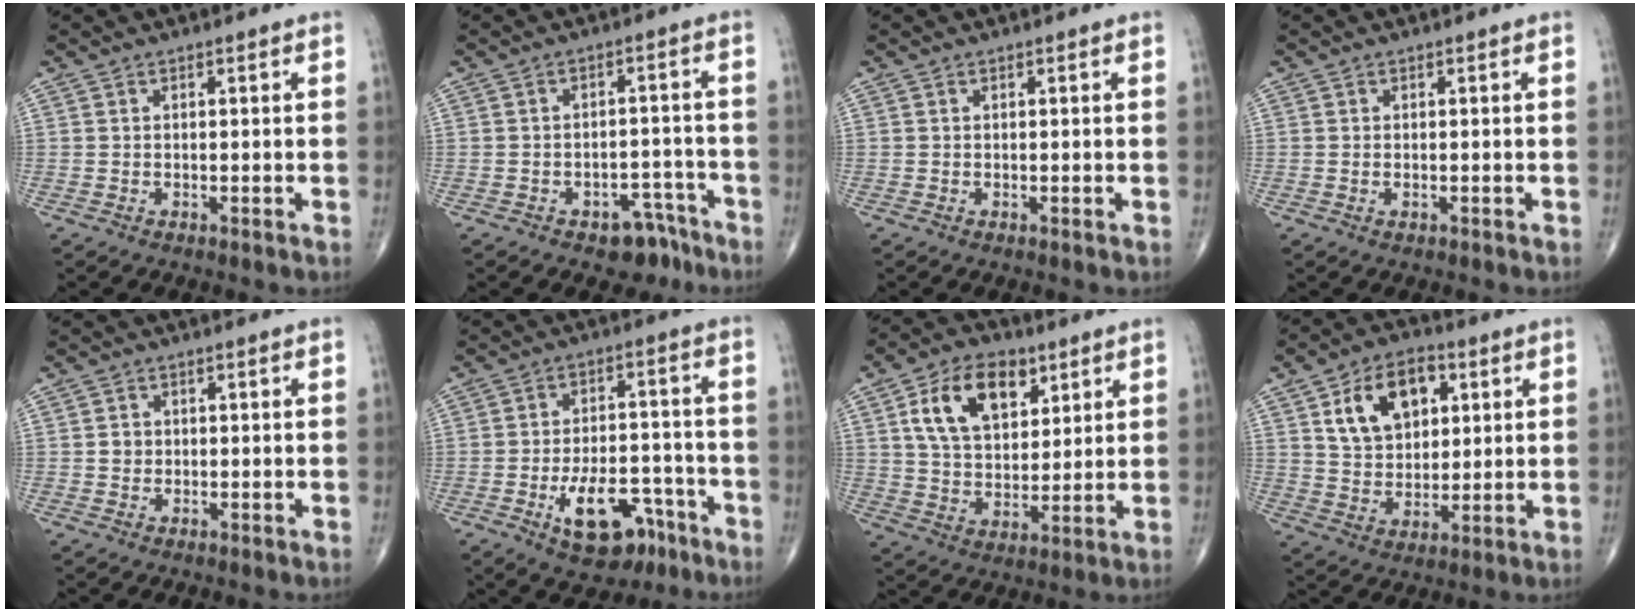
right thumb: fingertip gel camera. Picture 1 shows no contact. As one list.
[{"total": 6.3, "force": [-4.4, 3.7, 2.7], "torque": [-0.008, 0.042, -0.058]}, {"total": 0.0}, {"total": 0.6, "force": [-0.1, 0.3, 0.5], "torque": [-0.010, 0.003, -0.001]}, {"total": 1.7, "force": [0.0, 1.5, 0.7], "torque": [-0.004, 0.003, 0.000]}, {"total": 12.6, "force": [-6.4, 6.9, 8.4], "torque": [-0.107, 0.043, -0.090]}, {"total": 14.7, "force": [6.2, 9.1, 9.8], "torque": [-0.142, -0.017, 0.114]}, {"total": 13.6, "force": [4.9, 9.0, 8.9], "torque": [-0.116, -0.009, 0.087]}]